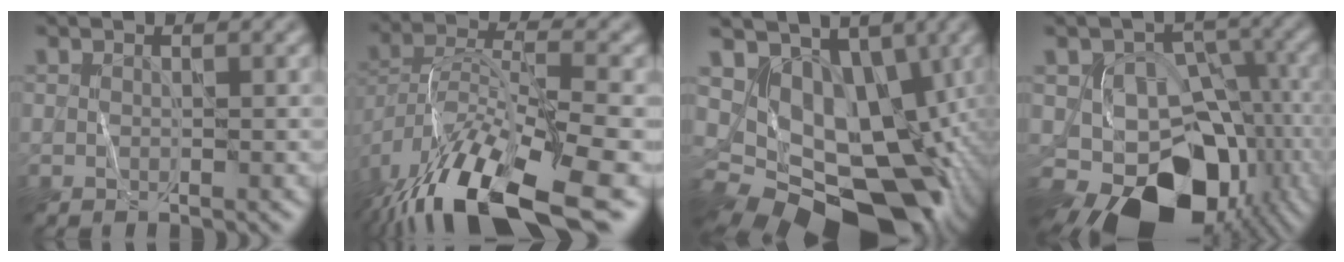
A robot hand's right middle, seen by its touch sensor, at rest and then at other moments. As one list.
[{"total": 13.8, "force": [-8.9, 4.1, 9.7], "torque": [-0.190, -0.003, -0.161]}, {"total": 13.5, "force": [-0.5, 9.9, 9.2], "torque": [-0.121, -0.018, 0.006]}, {"total": 13.6, "force": [-6.7, 9.2, 7.4], "torque": [-0.112, -0.023, -0.094]}]